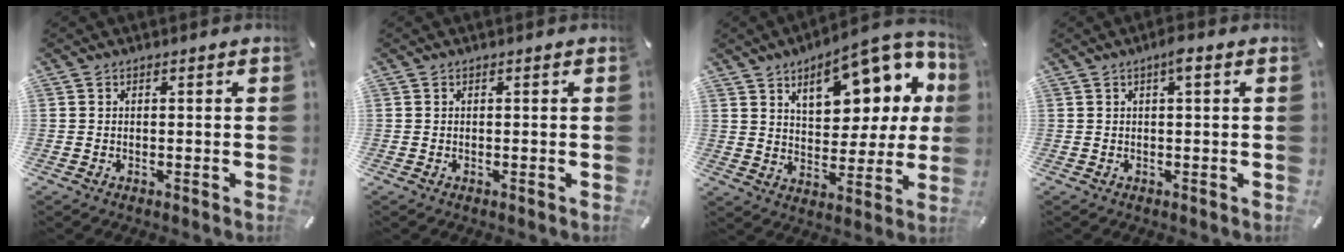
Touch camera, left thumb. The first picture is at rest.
{"total": 0.0}
{"total": 18.6, "force": [9.6, 9.6, 12.7], "torque": [-0.172, -0.052, 0.157]}
{"total": 2.6, "force": [1.0, 0.4, 2.4], "torque": [-0.041, 0.000, 0.014]}